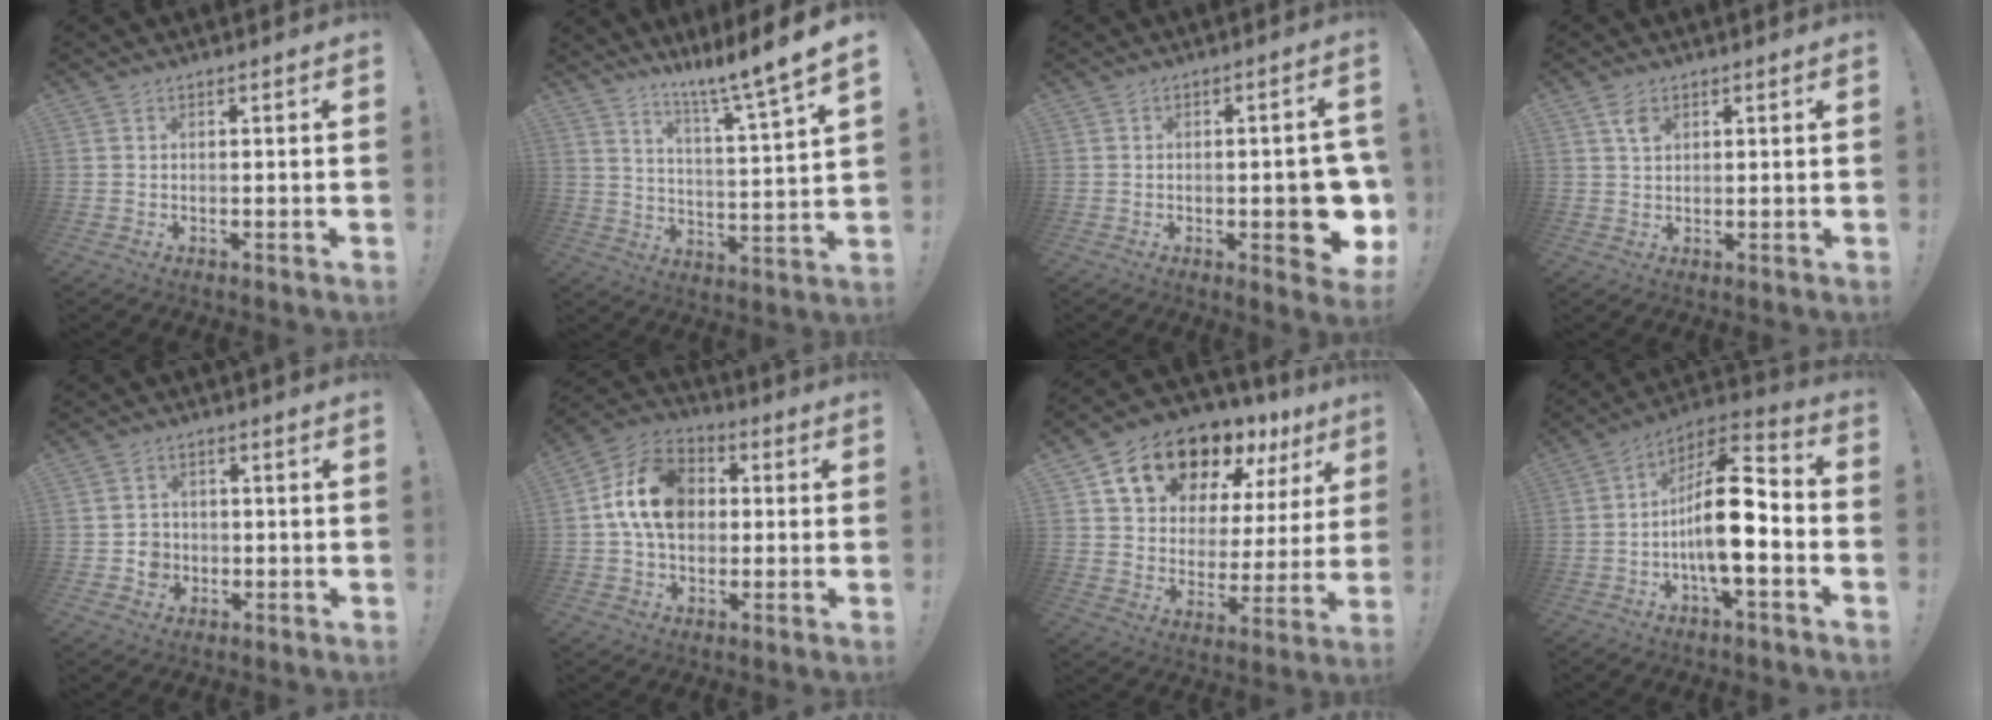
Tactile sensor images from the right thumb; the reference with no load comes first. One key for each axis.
{"total": 10.2, "fx": 7.9, "fy": -1.7, "fz": 6.2, "tx": -0.104, "ty": -0.075, "tz": 0.118}
{"total": 9.4, "fx": -2.1, "fy": 3.4, "fz": 8.5, "tx": -0.089, "ty": -0.001, "tz": -0.027}
{"total": 3.6, "fx": 1.9, "fy": 2.1, "fz": 2.3, "tx": -0.040, "ty": 0.000, "tz": 0.034}
{"total": 5.3, "fx": -1.1, "fy": 4.8, "fz": 1.9, "tx": -0.027, "ty": 0.006, "tz": -0.017}
{"total": 15.8, "fx": 2.2, "fy": 12.0, "fz": 10.0, "tx": -0.158, "ty": 0.013, "tz": 0.049}
{"total": 16.8, "fx": 12.5, "fy": 8.6, "fz": 7.1, "tx": -0.106, "ty": -0.091, "tz": 0.230}
{"total": 17.7, "fx": -2.8, "fy": 6.4, "fz": 16.2, "tx": -0.280, "ty": 0.015, "tz": -0.047}